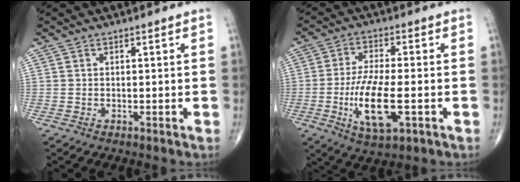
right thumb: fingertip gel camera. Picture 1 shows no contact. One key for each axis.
{"total": 11.8, "fx": -3.0, "fy": 4.0, "fz": 10.7, "tx": -0.208, "ty": -0.001, "tz": -0.049}